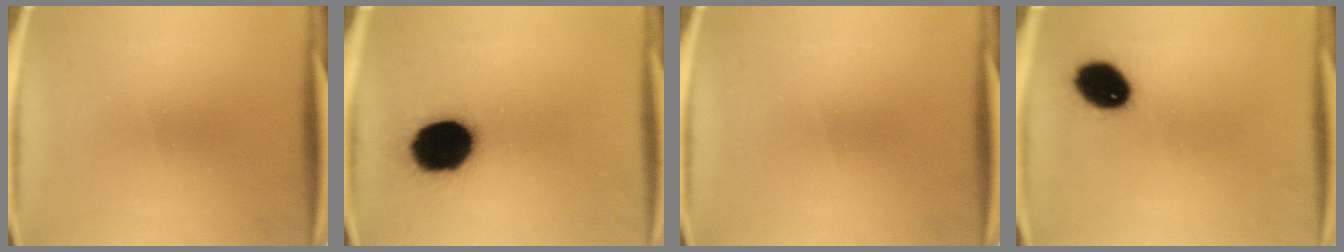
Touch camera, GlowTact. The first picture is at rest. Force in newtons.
{"total": 19.4}
{"total": 0.0}
{"total": 10.6}